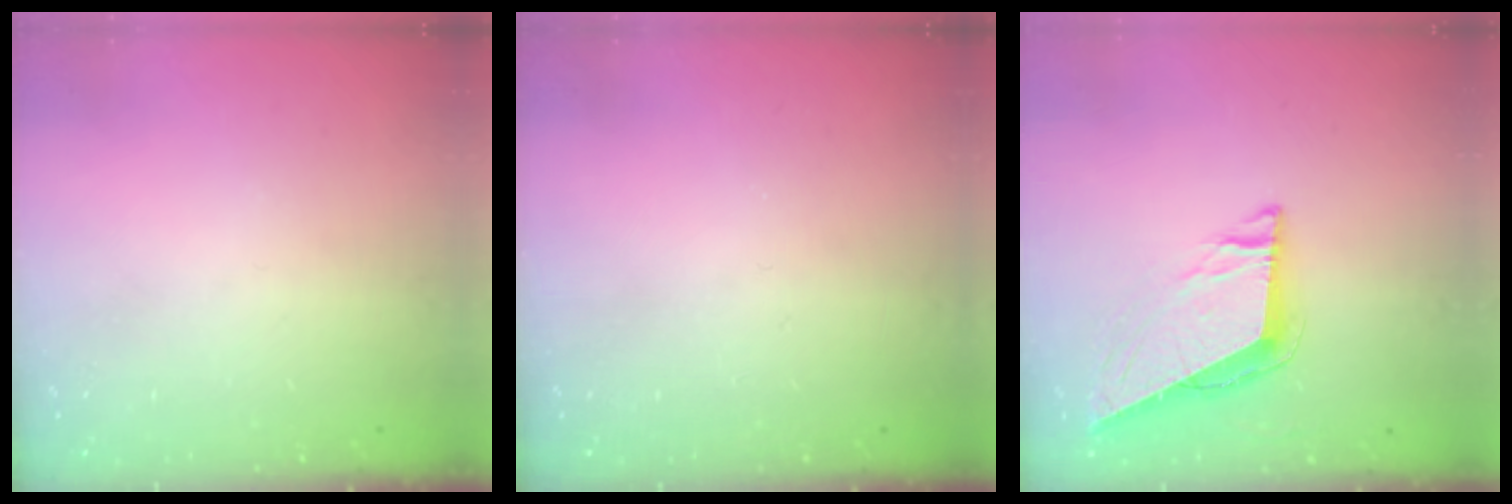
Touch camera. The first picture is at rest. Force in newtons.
{"total": 0.0}
{"total": 8.4, "press": 8.4, "slide": 0.9}